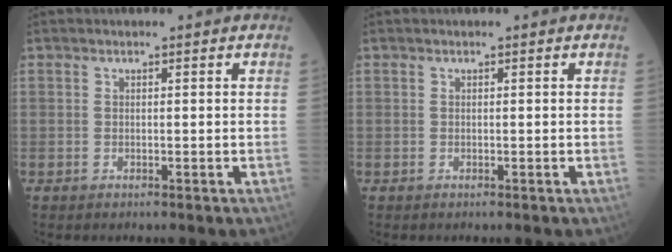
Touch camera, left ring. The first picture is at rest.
{"total": 0.0}